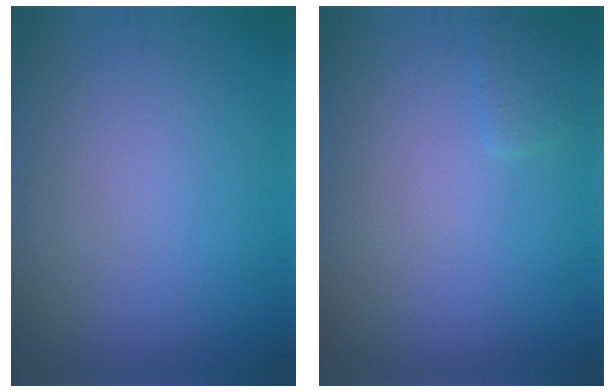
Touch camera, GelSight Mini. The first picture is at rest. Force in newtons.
{"total": 1.0, "press": 1.0, "slide": 0.1}